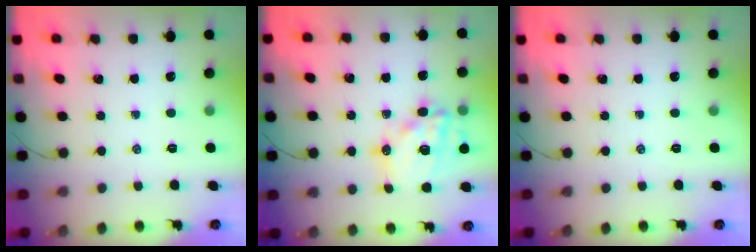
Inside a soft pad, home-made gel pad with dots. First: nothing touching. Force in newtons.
{"total": 17.8, "press": 17.4, "slide": 3.7}
{"total": 0.0}